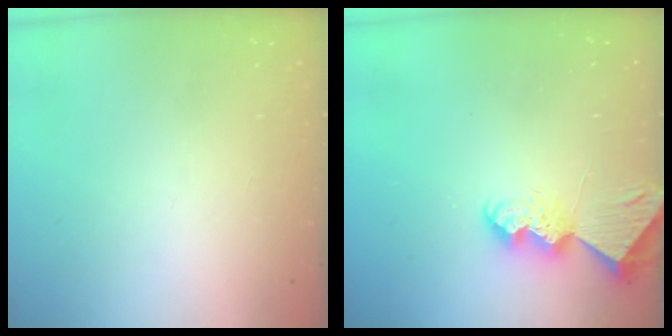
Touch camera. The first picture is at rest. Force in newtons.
{"total": 8.2, "press": 8.2, "slide": 0.9}